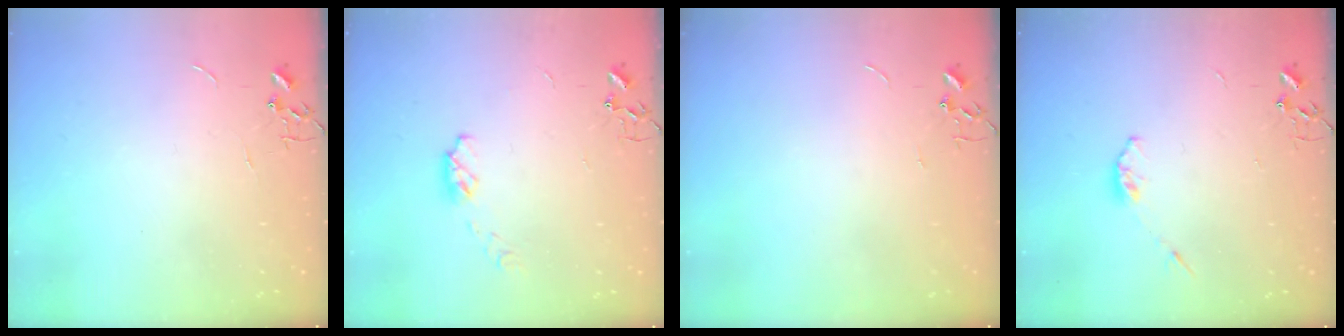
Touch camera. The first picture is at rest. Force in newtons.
{"total": 5.5, "press": 5.4, "slide": 0.8}
{"total": 0.0}
{"total": 3.3, "press": 3.3, "slide": 0.5}